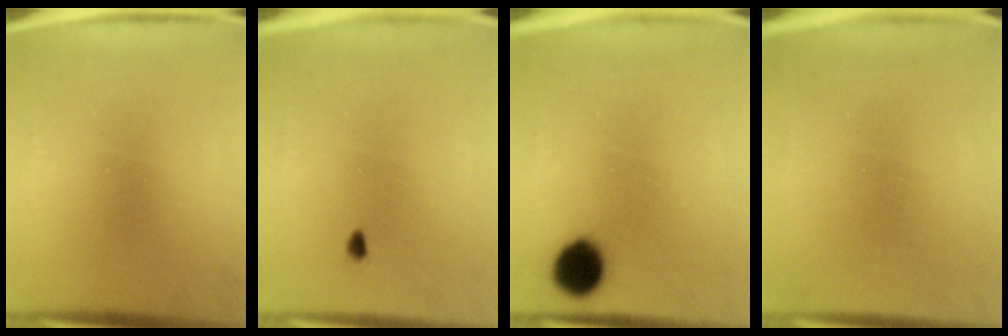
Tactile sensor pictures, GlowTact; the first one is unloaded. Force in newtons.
{"total": 0.6}
{"total": 9.1}
{"total": 1.1}